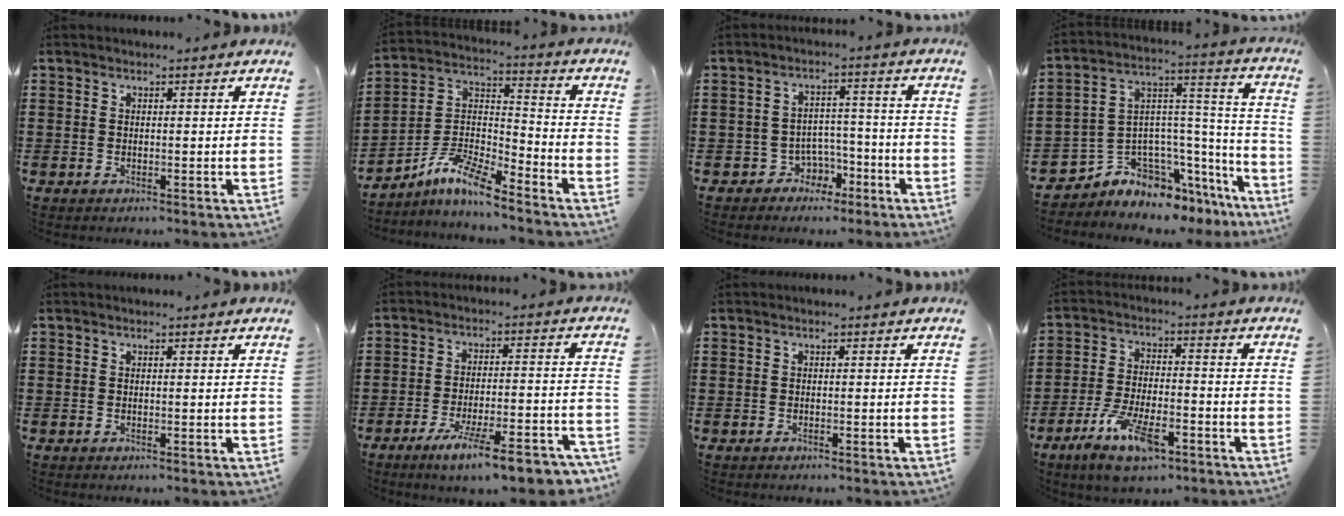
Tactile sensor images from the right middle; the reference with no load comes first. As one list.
[{"total": 8.0, "force": [-6.8, 0.9, 4.2], "torque": [-0.098, -0.006, -0.137]}, {"total": 3.9, "force": [-2.9, 2.6, 0.6], "torque": [-0.023, 0.011, -0.060]}, {"total": 5.3, "force": [-4.5, 2.8, -0.1], "torque": [-0.019, -0.016, -0.090]}, {"total": 0.0}, {"total": 9.7, "force": [-7.4, 0.9, 6.2], "torque": [-0.095, 0.007, -0.132]}, {"total": 0.0}, {"total": 9.1, "force": [-5.6, 3.3, 6.4], "torque": [-0.130, -0.001, -0.102]}]